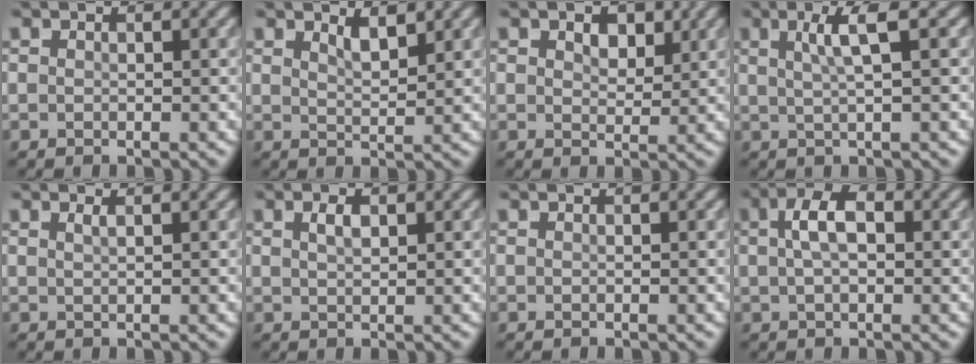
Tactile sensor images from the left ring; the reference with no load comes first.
{"total": 2.0, "force": [1.4, 0.5, 1.3], "torque": [-0.023, -0.002, 0.027]}
{"total": 2.6, "force": [1.3, 1.6, 1.6], "torque": [-0.027, -0.002, 0.019]}
{"total": 3.5, "force": [1.1, 0.7, 3.2], "torque": [-0.047, 0.006, 0.018]}
{"total": 0.9, "force": [0.5, 0.3, 0.7], "torque": [-0.007, 0.002, 0.007]}
{"total": 1.6, "force": [0.8, 0.7, 1.2], "torque": [-0.026, 0.002, 0.016]}
{"total": 0.0}
{"total": 3.6, "force": [0.7, 1.9, 3.0], "torque": [-0.059, 0.008, 0.009]}